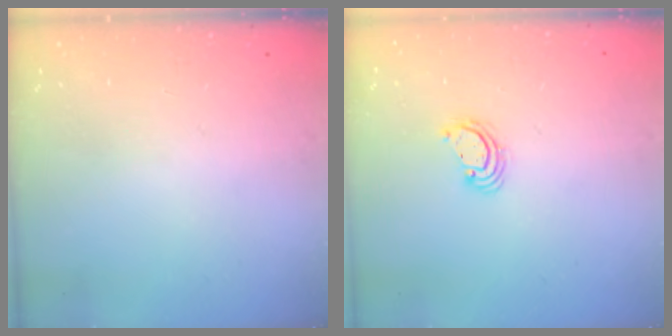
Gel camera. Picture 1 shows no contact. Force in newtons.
{"total": 2.2, "press": 2.2, "slide": 0.2}